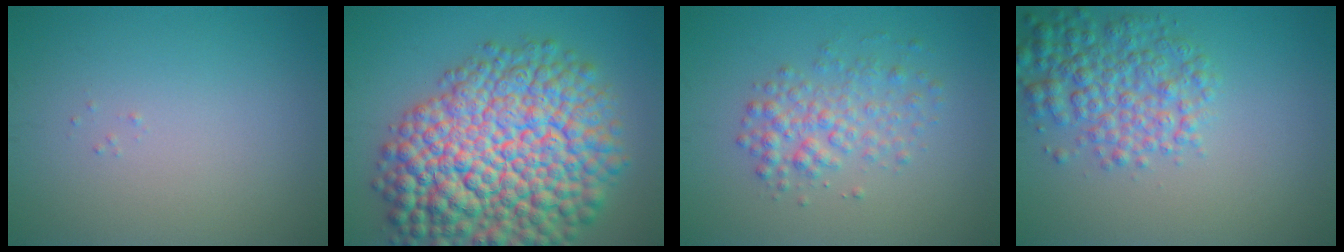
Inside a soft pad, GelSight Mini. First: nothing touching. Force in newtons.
{"total": 16.2, "press": 16.2, "slide": 0.6}
{"total": 3.2, "press": 3.2, "slide": 0.1}
{"total": 5.0, "press": 5.0, "slide": 0.1}